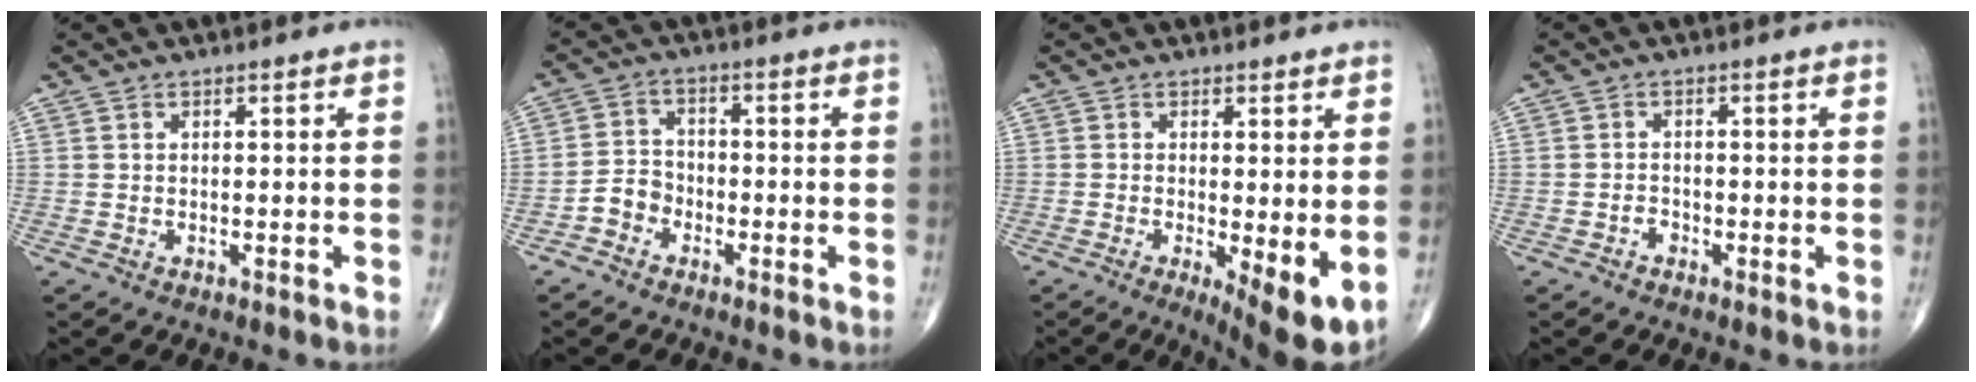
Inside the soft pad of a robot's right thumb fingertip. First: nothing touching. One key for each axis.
{"total": 4.3, "fx": -2.4, "fy": 3.3, "fz": 1.4, "tx": -0.012, "ty": 0.021, "tz": -0.054}
{"total": 7.6, "fx": -1.3, "fy": 2.2, "fz": 7.2, "tx": -0.108, "ty": -0.022, "tz": -0.018}
{"total": 1.3, "fx": -0.8, "fy": 0.9, "fz": 0.5, "tx": -0.003, "ty": 0.003, "tz": -0.018}